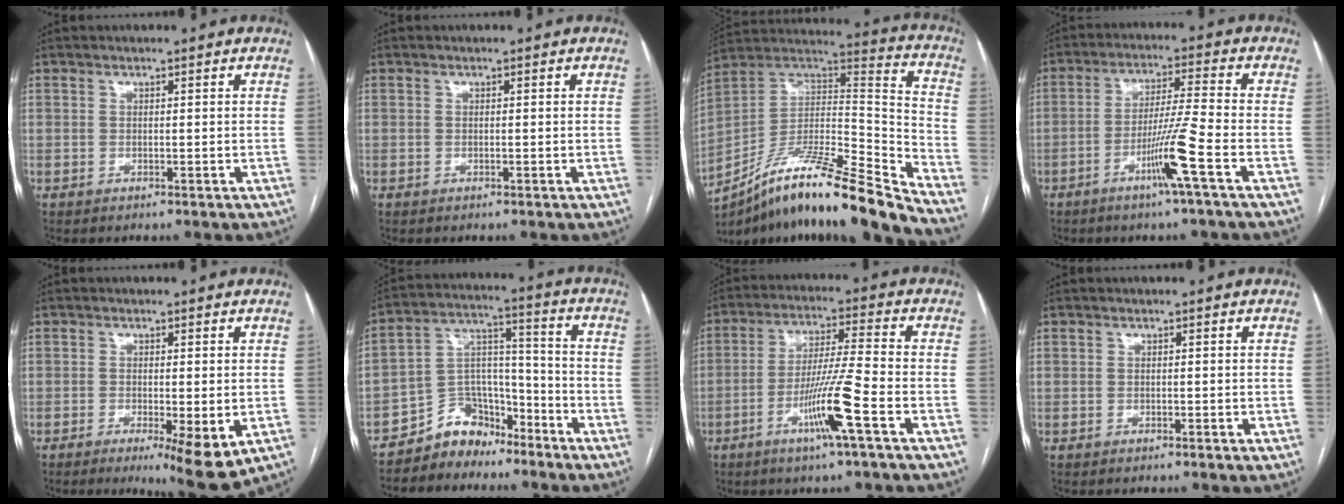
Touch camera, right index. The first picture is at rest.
{"total": 0.0}
{"total": 21.9, "force": [-17.7, -0.1, 12.9], "torque": [-0.197, 0.016, -0.313]}
{"total": 8.2, "force": [-3.9, -1.7, 7.0], "torque": [-0.130, -0.007, -0.077]}
{"total": 7.3, "force": [-2.7, 1.4, 6.6], "torque": [-0.081, -0.015, -0.034]}
{"total": 8.3, "force": [-6.9, 4.7, 0.6], "torque": [-0.004, 0.053, -0.120]}
{"total": 9.8, "force": [-4.5, -1.2, 8.6], "torque": [-0.163, -0.008, -0.087]}
{"total": 0.0}